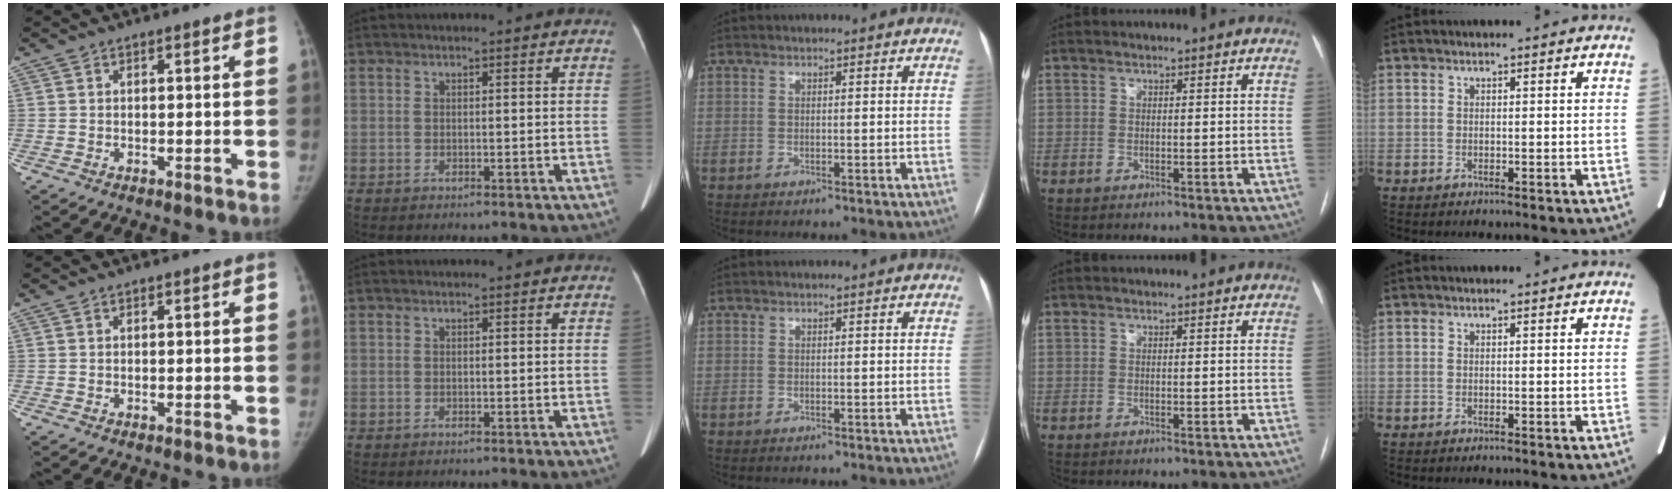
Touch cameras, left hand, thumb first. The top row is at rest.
{}